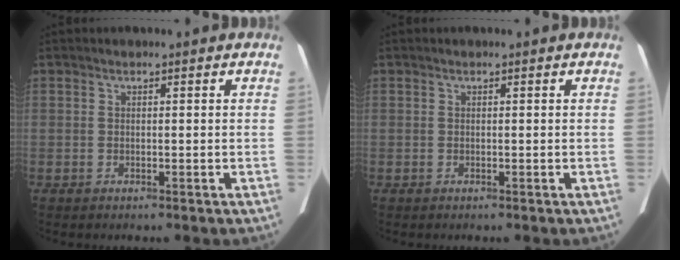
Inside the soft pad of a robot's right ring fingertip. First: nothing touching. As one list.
[{"total": 0.0}]